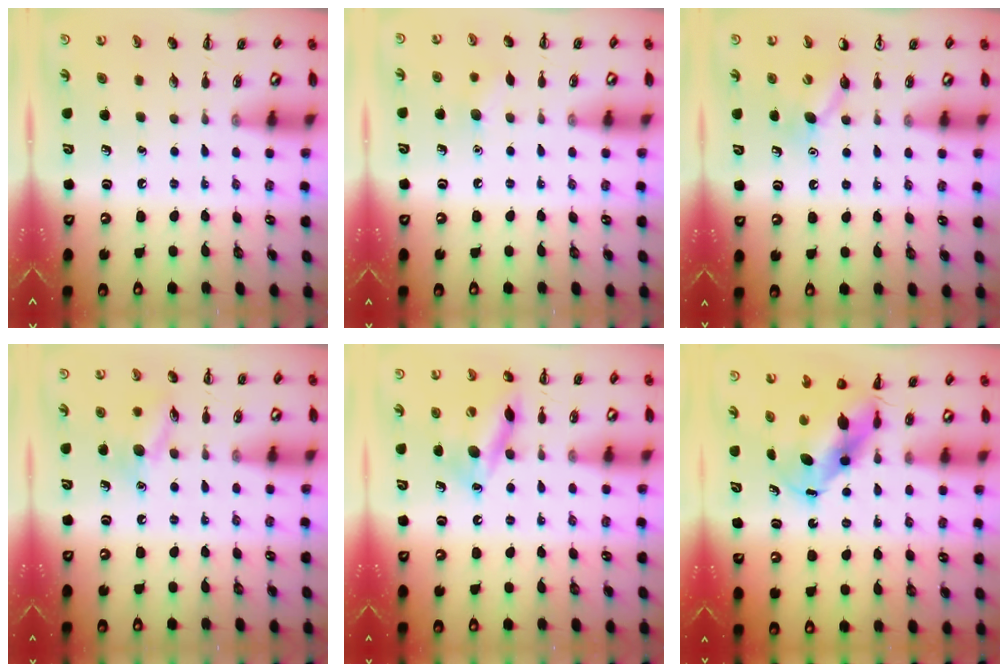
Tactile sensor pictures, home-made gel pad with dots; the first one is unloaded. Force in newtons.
{"total": 6.0, "press": 5.8, "slide": 1.6}
{"total": 7.9, "press": 7.7, "slide": 1.4}
{"total": 10.1, "press": 10.1, "slide": 1.0}
{"total": 14.4, "press": 14.2, "slide": 2.5}
{"total": 7.0, "press": 6.6, "slide": 2.3}